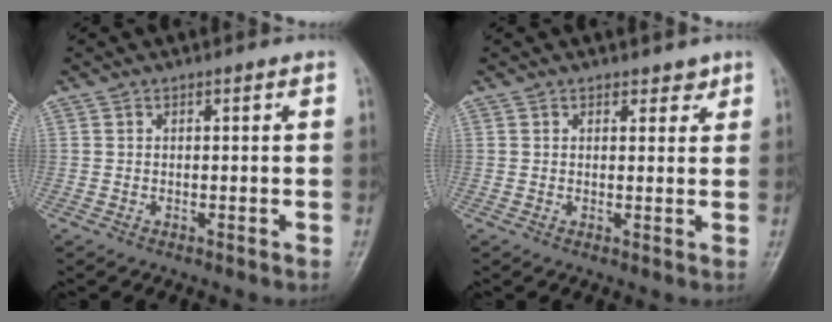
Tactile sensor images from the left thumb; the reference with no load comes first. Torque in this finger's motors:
{"motor_torque": [-0.18, 0.08, -0.19, -0.18, 0.05]}